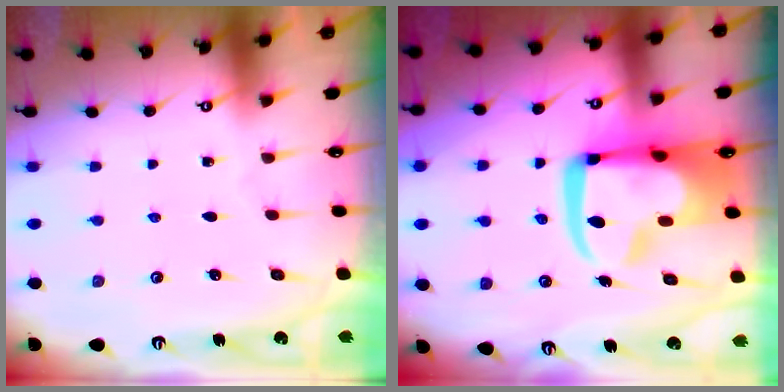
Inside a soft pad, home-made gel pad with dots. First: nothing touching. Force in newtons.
{"total": 19.3, "press": 19.1, "slide": 2.3}